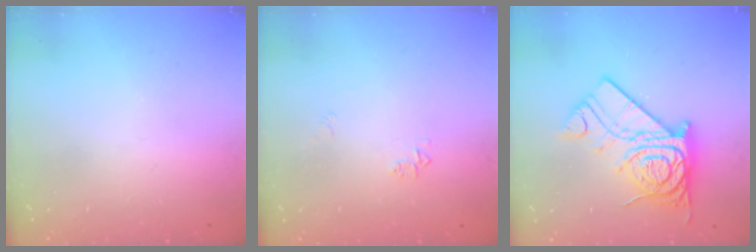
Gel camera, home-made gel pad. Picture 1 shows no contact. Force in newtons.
{"total": 4.2, "press": 4.1, "slide": 0.7}
{"total": 16.9, "press": 16.9, "slide": 1.2}